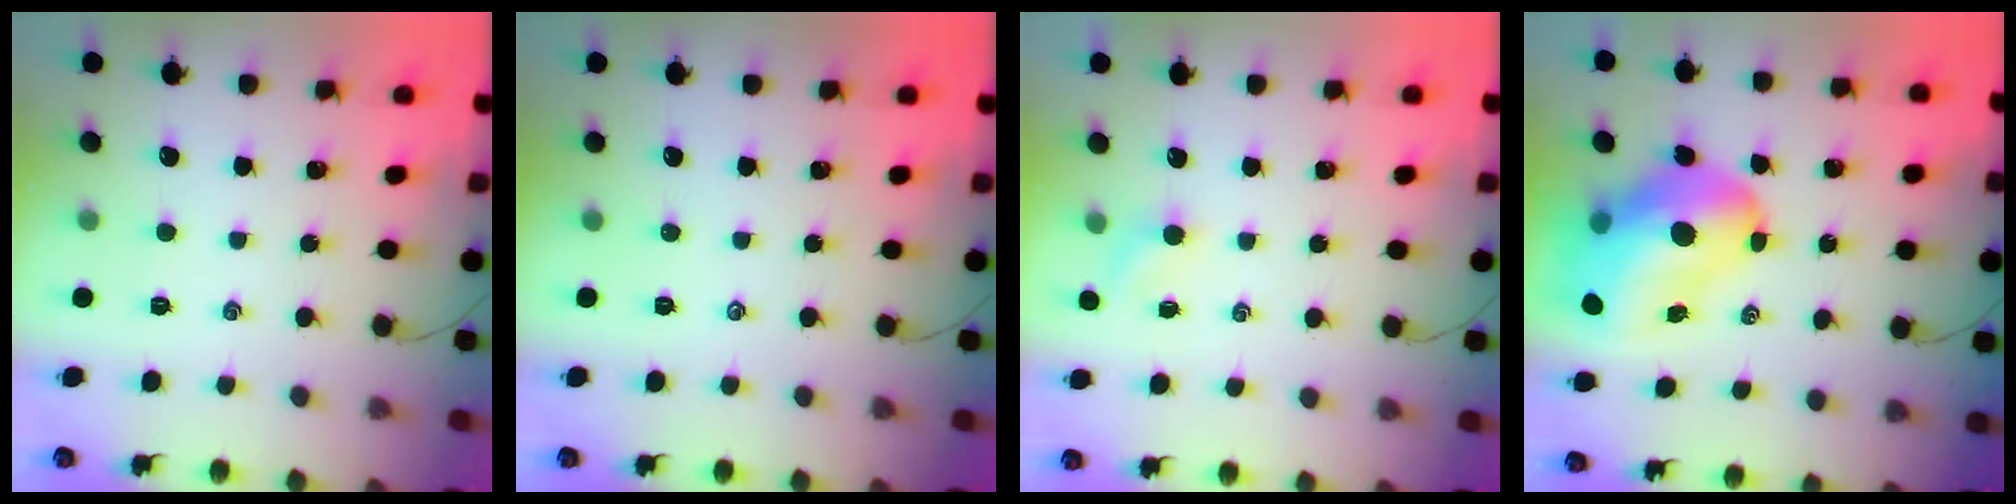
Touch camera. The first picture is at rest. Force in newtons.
{"total": 0.0}
{"total": 2.9, "press": 2.7, "slide": 0.9}
{"total": 19.5, "press": 18.6, "slide": 5.7}